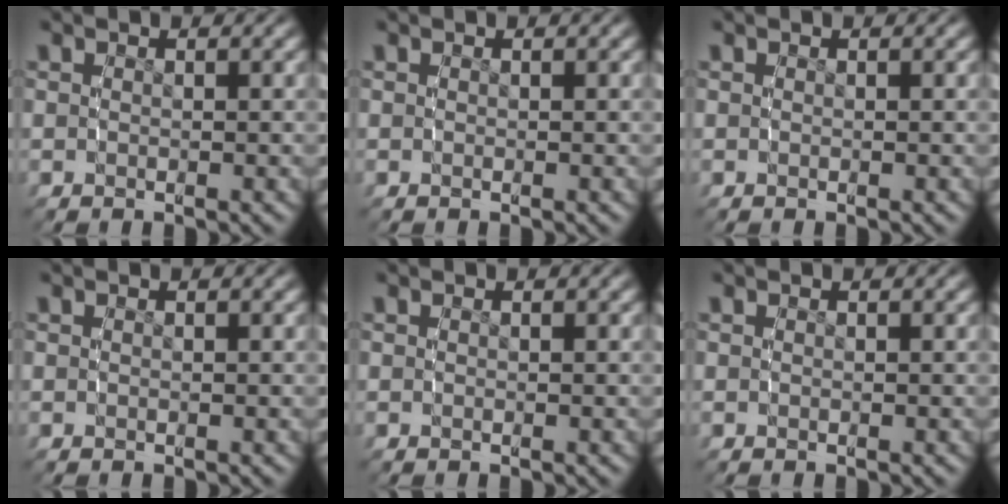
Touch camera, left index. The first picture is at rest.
{"total": 0.0}
{"total": 0.0}
{"total": 0.0}
{"total": 0.0}
{"total": 0.0}